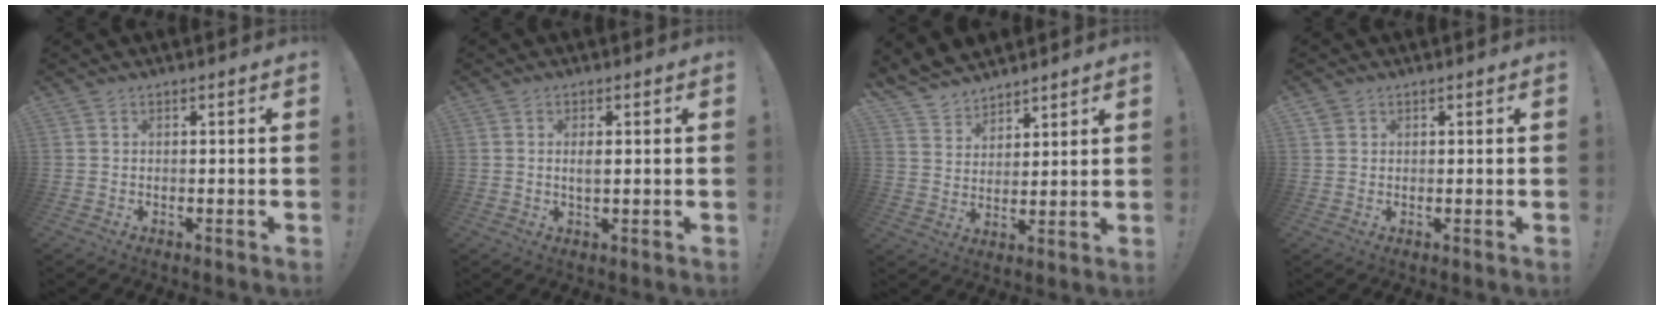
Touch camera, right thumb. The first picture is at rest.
{"total": 2.0, "force": [0.3, 0.7, 1.9], "torque": [-0.031, -0.001, 0.003]}
{"total": 8.1, "force": [7.0, 3.9, 0.7], "torque": [-0.026, -0.058, 0.139]}
{"total": 1.3, "force": [0.9, 0.9, 0.2], "torque": [-0.004, -0.002, 0.018]}